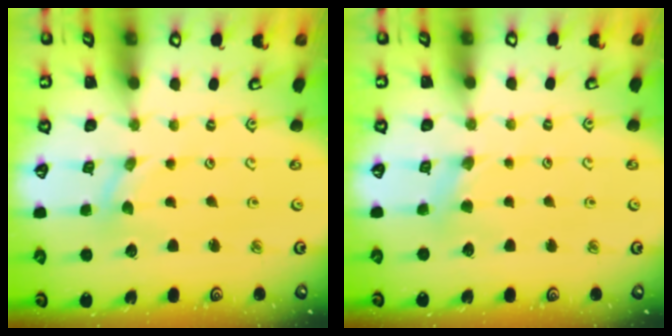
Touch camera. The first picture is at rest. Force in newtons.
{"total": 2.9, "press": 2.9, "slide": 0.6}